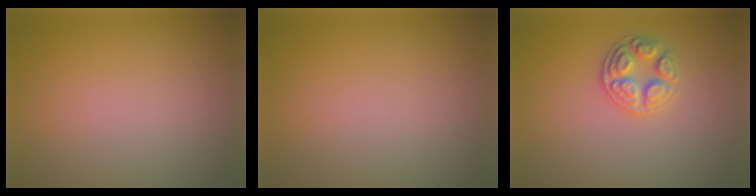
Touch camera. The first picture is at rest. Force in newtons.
{"total": 0.0}
{"total": 2.6, "press": 2.6, "slide": 0.4}